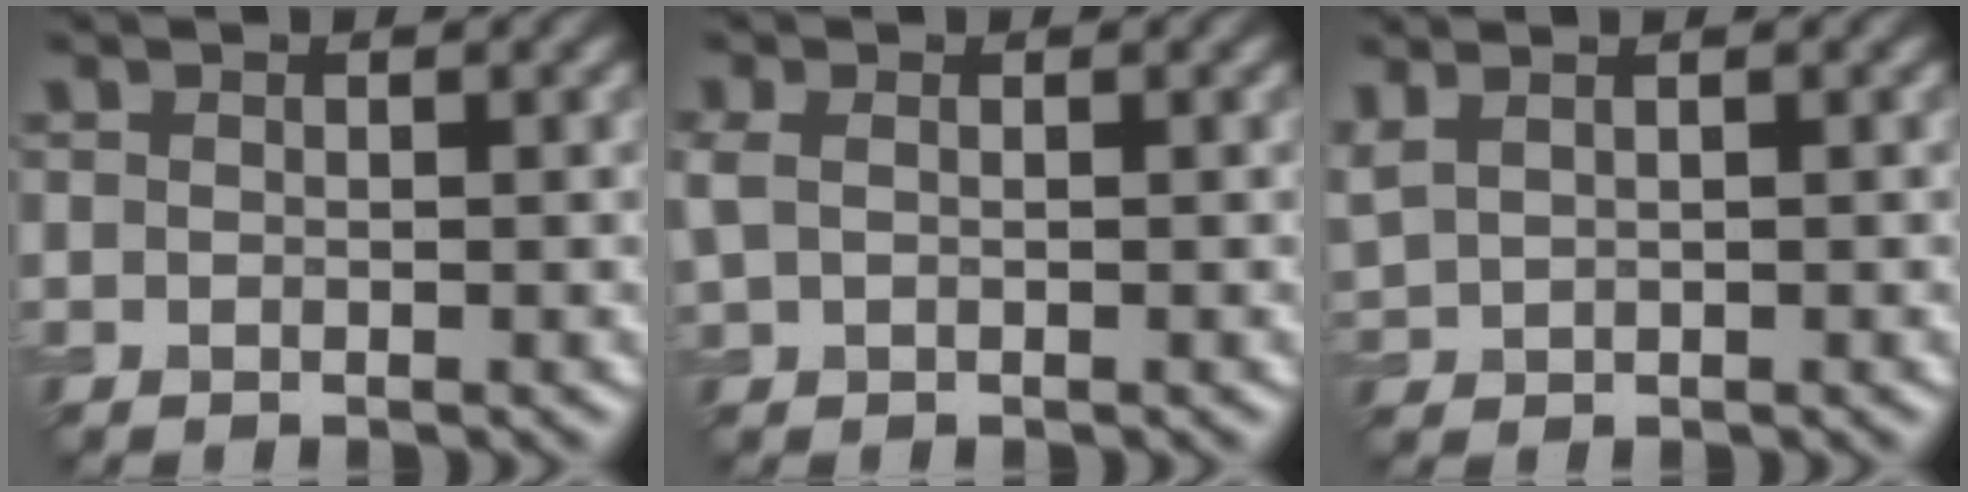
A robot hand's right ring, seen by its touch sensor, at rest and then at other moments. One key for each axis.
{"total": 1.4, "fx": 0.4, "fy": 0.9, "fz": 1.0, "tx": -0.025, "ty": 0.003, "tz": 0.006}
{"total": 2.2, "fx": 1.6, "fy": 0.9, "fz": 1.2, "tx": -0.031, "ty": 0.011, "tz": 0.028}